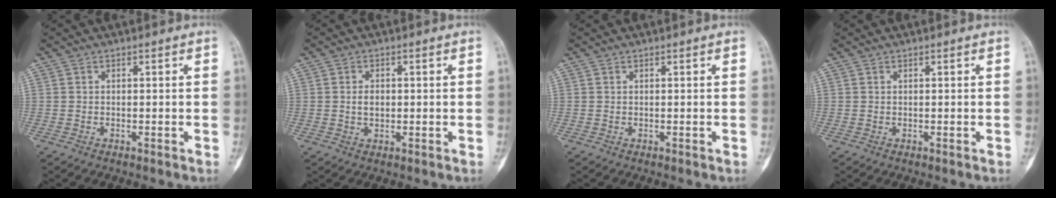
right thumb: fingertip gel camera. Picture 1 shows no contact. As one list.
[{"total": 2.4, "force": [0.1, 1.6, 1.8], "torque": [-0.023, 0.001, 0.002]}, {"total": 0.0}, {"total": 0.0}]